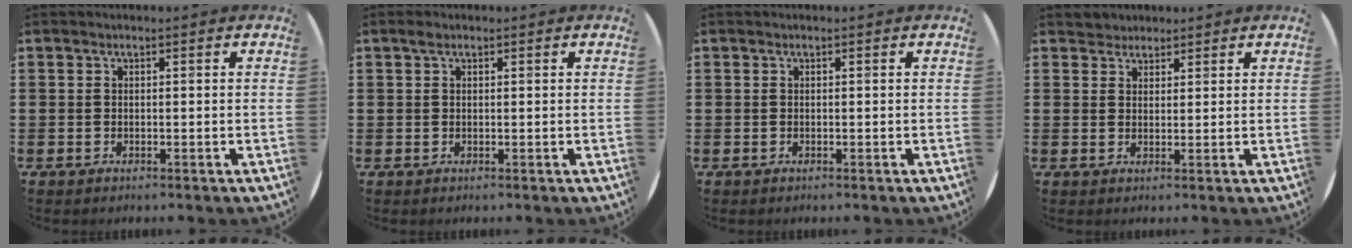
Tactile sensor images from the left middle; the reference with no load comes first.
{"total": 0.7, "force": [0.4, 0.4, 0.4], "torque": [0.000, 0.003, 0.005]}
{"total": 0.0}
{"total": 2.0, "force": [1.8, 0.8, -0.4], "torque": [0.004, 0.005, 0.037]}